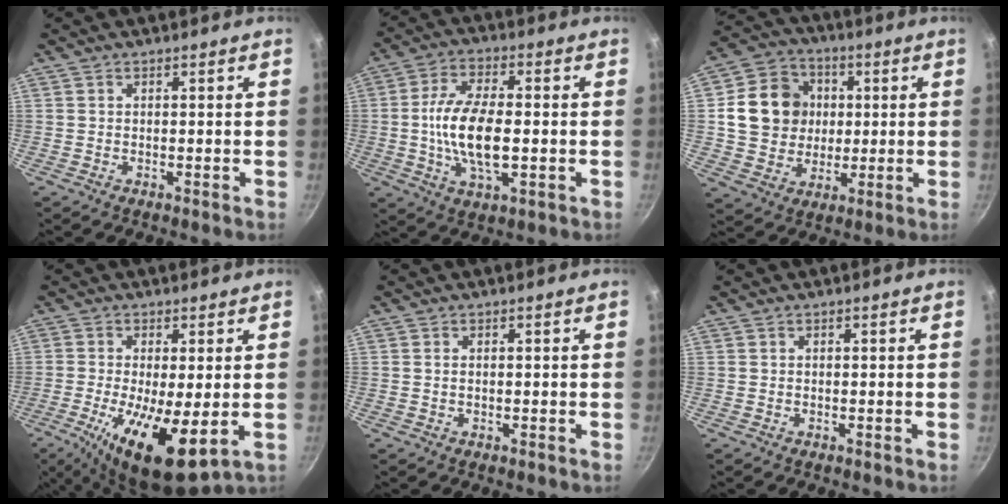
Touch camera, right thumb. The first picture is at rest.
{"total": 13.0, "force": [-1.0, 5.9, 11.6], "torque": [-0.220, 0.008, -0.025]}
{"total": 14.3, "force": [1.8, 12.7, 6.5], "torque": [-0.084, 0.015, 0.030]}
{"total": 13.7, "force": [-2.8, 4.3, 12.7], "torque": [-0.230, -0.017, -0.042]}
{"total": 0.5, "force": [0.1, 0.2, 0.4], "torque": [-0.009, 0.001, 0.001]}
{"total": 0.0}